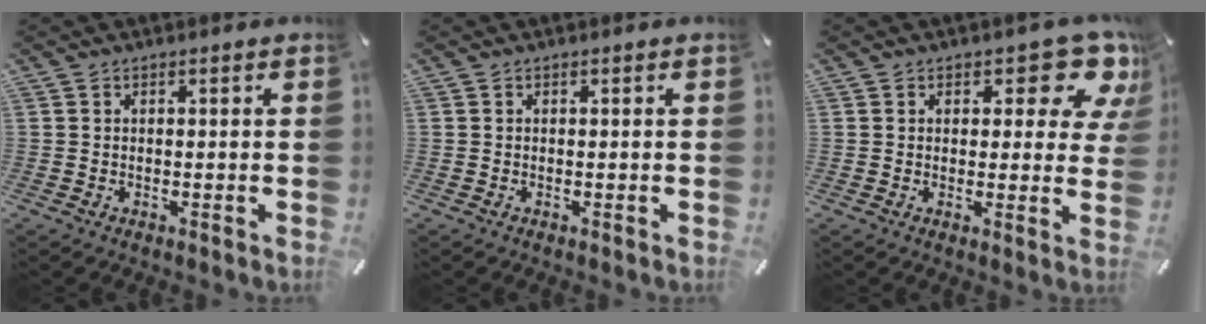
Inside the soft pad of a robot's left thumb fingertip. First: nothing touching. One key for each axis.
{"total": 0.0}
{"total": 11.3, "fx": 7.1, "fy": 4.8, "fz": 7.4, "tx": -0.076, "ty": -0.047, "tz": 0.116}